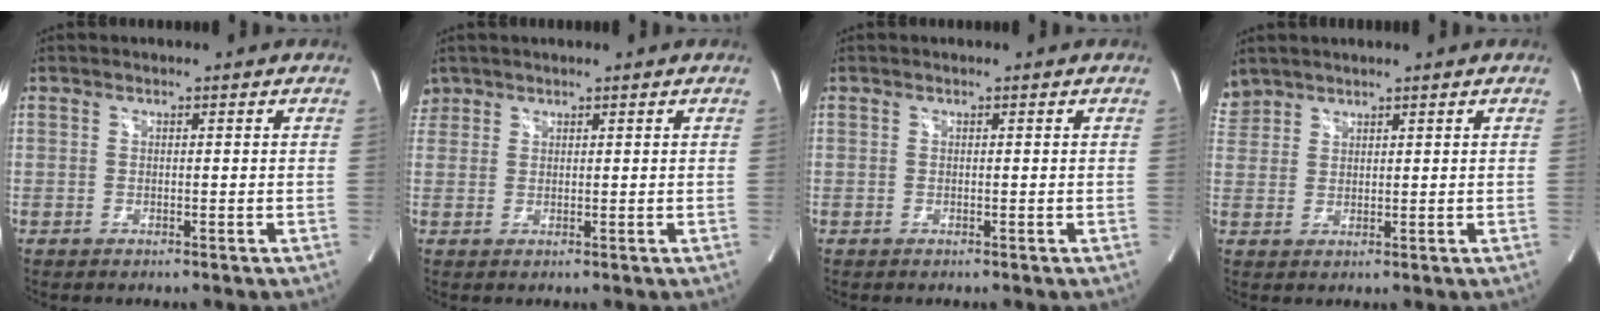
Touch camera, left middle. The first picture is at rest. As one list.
[{"total": 2.2, "force": [1.6, 1.5, -0.1], "torque": [0.007, 0.012, 0.030]}, {"total": 0.0}, {"total": 3.5, "force": [3.2, 1.5, 0.0], "torque": [-0.004, 0.016, 0.067]}]